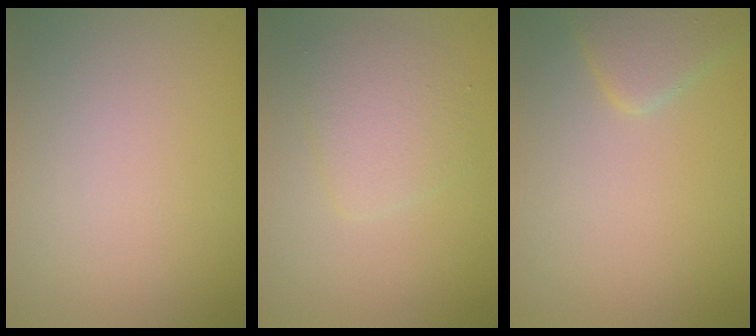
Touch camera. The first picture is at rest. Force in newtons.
{"total": 2.8, "press": 2.8, "slide": 0.1}
{"total": 2.5, "press": 2.5, "slide": 0.2}